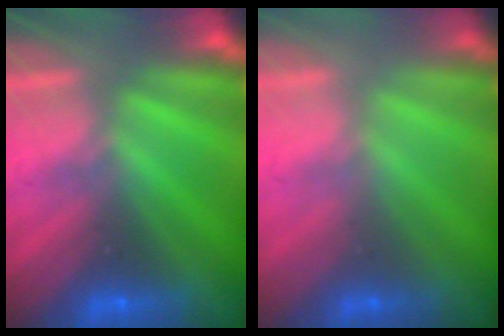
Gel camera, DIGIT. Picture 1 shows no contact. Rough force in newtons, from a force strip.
{"total": 2.0}